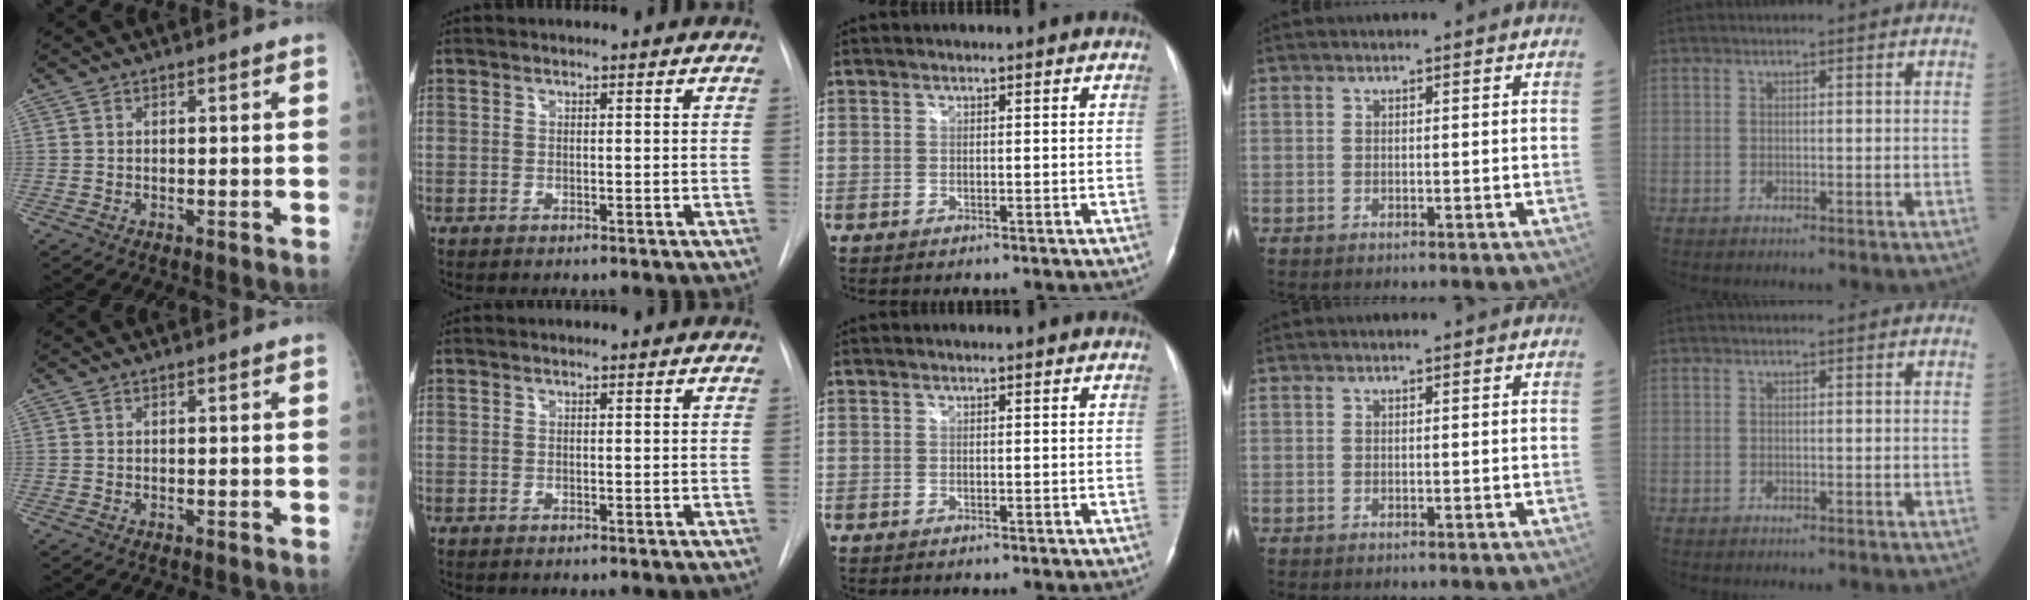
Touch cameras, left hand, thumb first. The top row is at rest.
{}